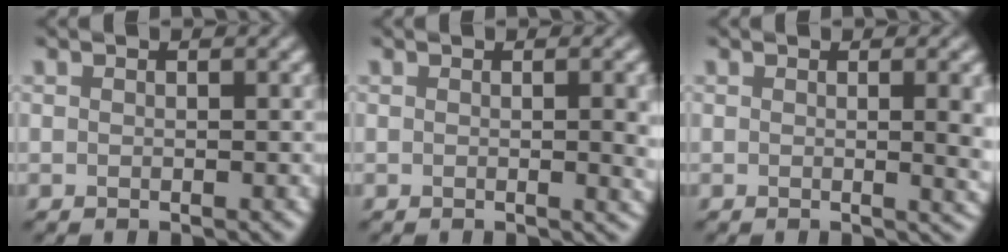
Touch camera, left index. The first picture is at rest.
{"total": 3.2, "force": [0.1, 0.9, 3.0], "torque": [-0.029, 0.002, -0.001]}
{"total": 4.6, "force": [0.2, 1.5, 4.4], "torque": [-0.039, -0.001, 0.004]}